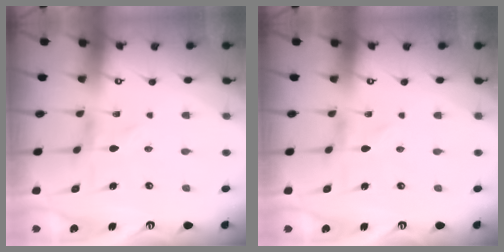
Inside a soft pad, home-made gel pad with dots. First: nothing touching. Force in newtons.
{"total": 0.0}